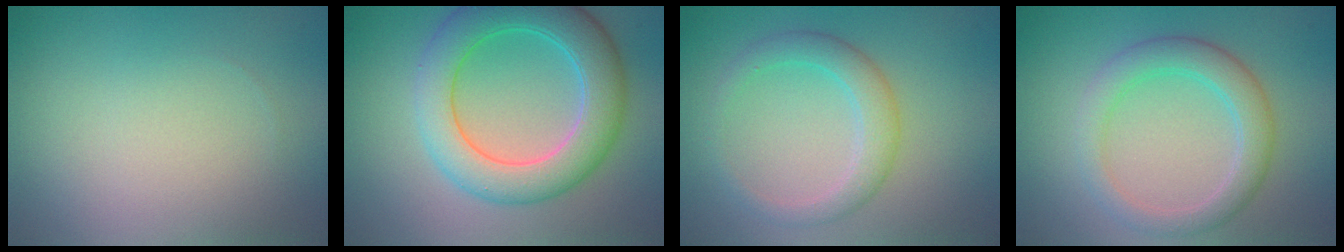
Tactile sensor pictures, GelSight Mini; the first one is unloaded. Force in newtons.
{"total": 7.3, "press": 7.3, "slide": 0.4}
{"total": 2.8, "press": 2.8, "slide": 0.2}
{"total": 3.8, "press": 3.8, "slide": 0.1}